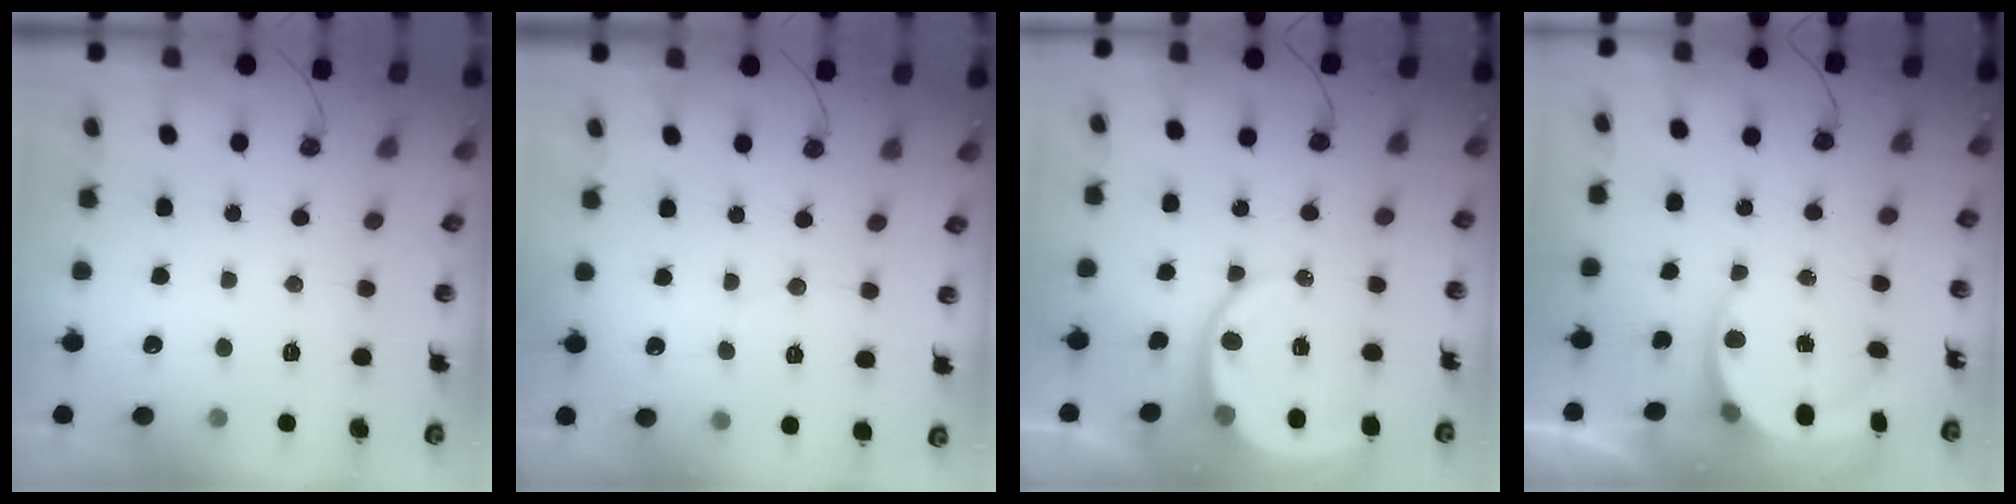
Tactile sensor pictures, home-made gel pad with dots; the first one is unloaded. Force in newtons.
{"total": 2.6, "press": 2.6, "slide": 0.3}
{"total": 8.2, "press": 8.2, "slide": 0.9}
{"total": 6.2, "press": 6.0, "slide": 1.6}